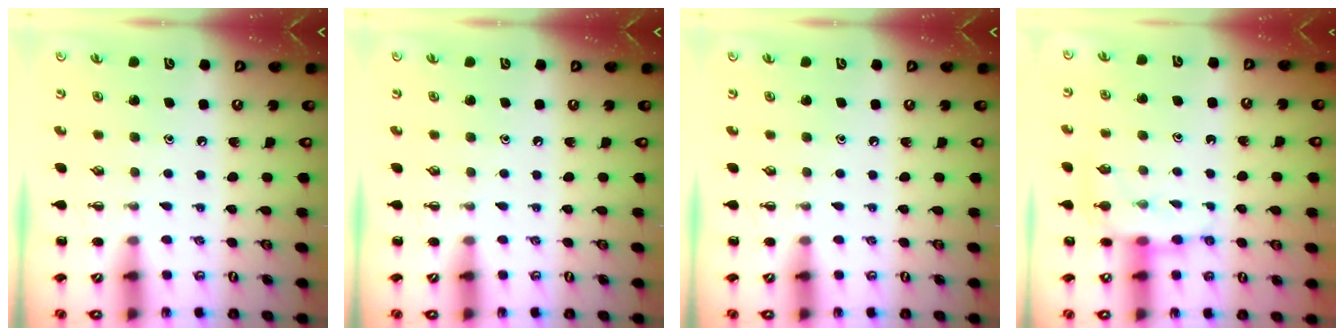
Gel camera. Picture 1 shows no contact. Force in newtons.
{"total": 0.0}
{"total": 0.0}
{"total": 8.3, "press": 8.3, "slide": 1.0}